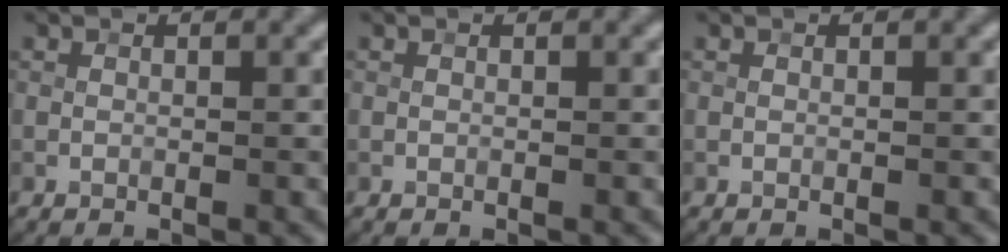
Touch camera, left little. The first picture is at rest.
{"total": 0.0}
{"total": 0.0}